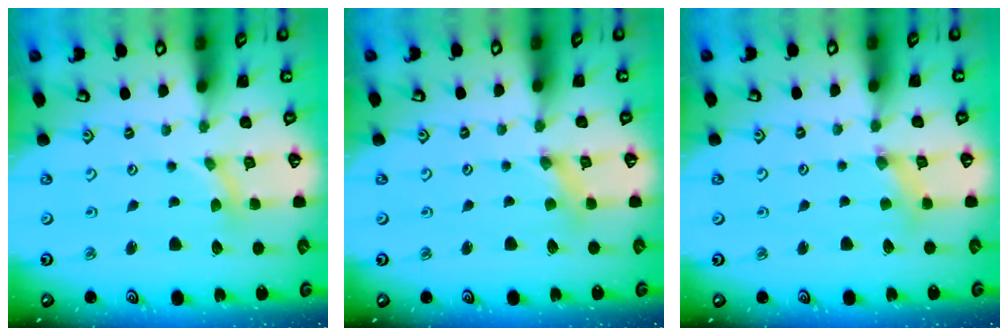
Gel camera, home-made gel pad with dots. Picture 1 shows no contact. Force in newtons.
{"total": 0.0}
{"total": 1.6, "press": 1.6, "slide": 0.4}